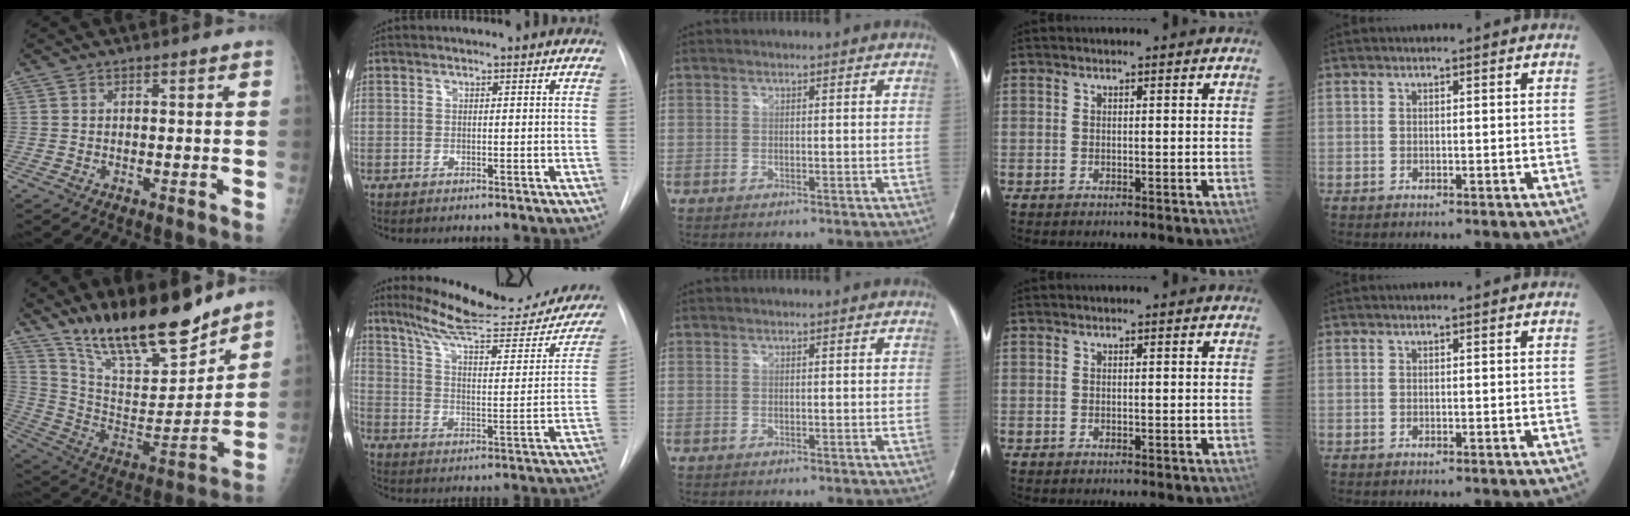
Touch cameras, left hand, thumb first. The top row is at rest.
{"thumb": {"total": 21.4, "force": [17.1, 5.9, 11.3], "torque": [-0.156, -0.097, 0.301]}, "index": {"total": 25.4, "force": [22.0, 4.6, 11.8], "torque": [-0.164, -0.046, 0.290]}}